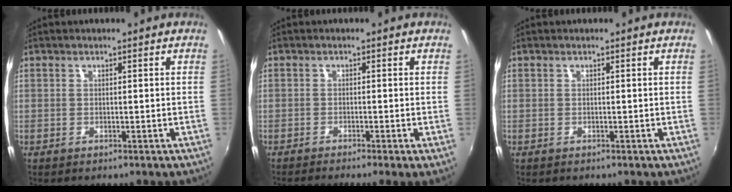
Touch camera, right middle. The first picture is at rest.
{"total": 3.0, "force": [-2.0, -0.6, 2.2], "torque": [-0.045, -0.014, -0.038]}
{"total": 0.0}